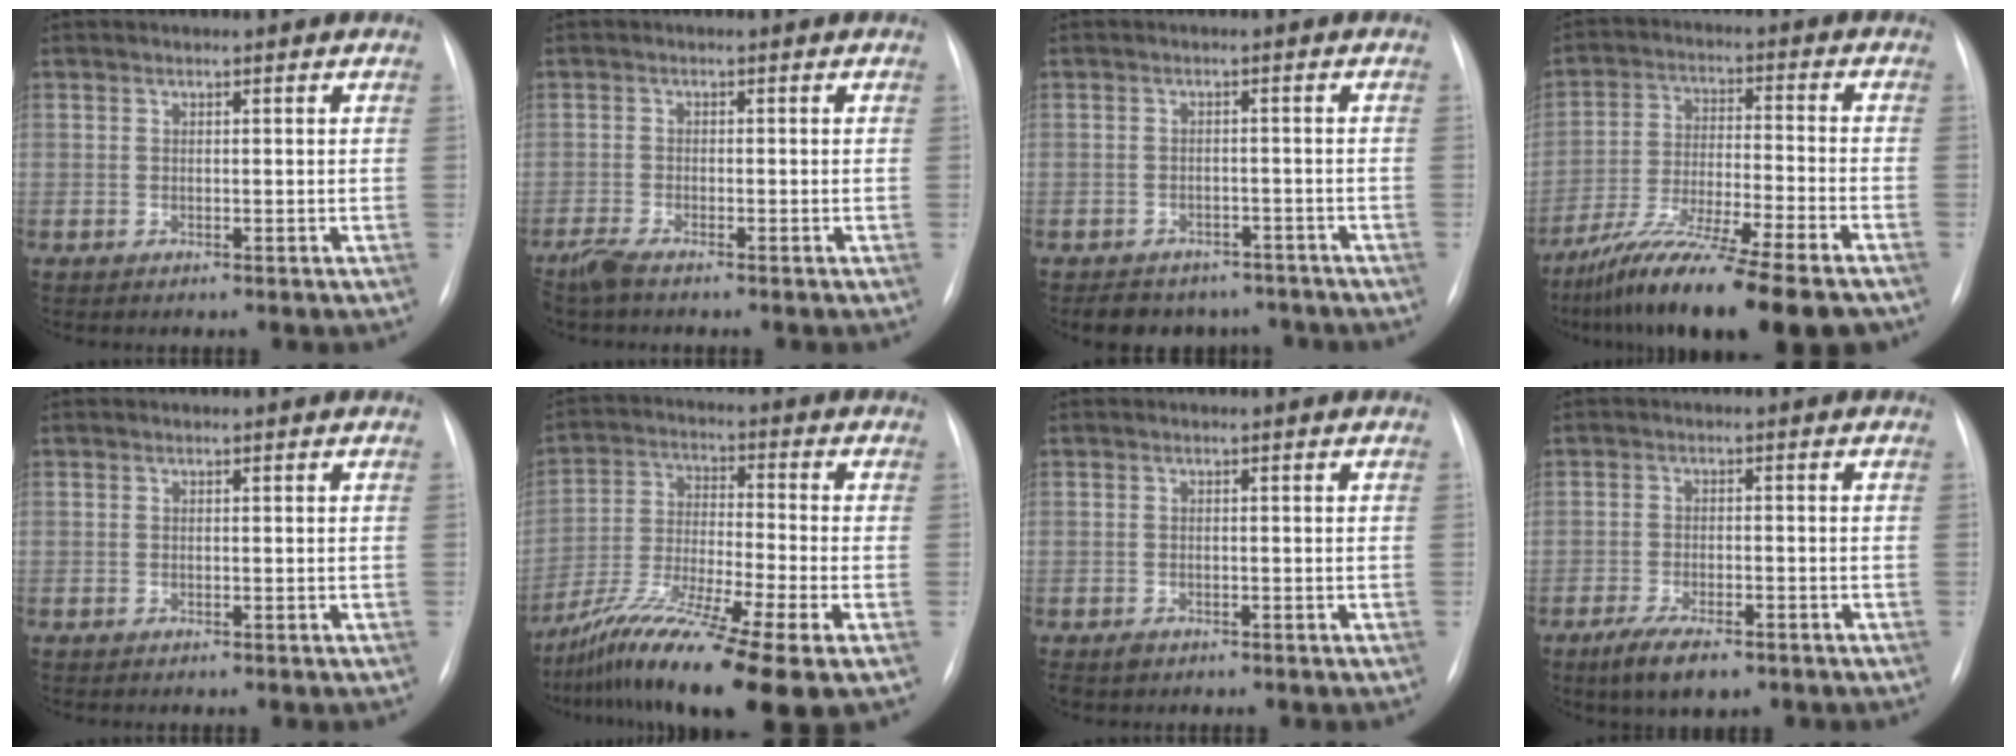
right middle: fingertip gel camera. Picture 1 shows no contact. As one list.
[{"total": 2.7, "force": [-2.3, 0.2, 1.5], "torque": [-0.041, -0.009, -0.046]}, {"total": 8.4, "force": [-7.1, 4.4, 1.3], "torque": [-0.008, 0.012, -0.085]}, {"total": 18.3, "force": [-14.1, 0.7, 11.7], "torque": [-0.191, -0.036, -0.236]}, {"total": 0.0}, {"total": 16.6, "force": [-11.2, 0.1, 12.3], "torque": [-0.231, -0.037, -0.201]}, {"total": 1.1, "force": [-0.8, 0.7, 0.4], "torque": [-0.011, 0.000, -0.009]}, {"total": 6.6, "force": [-4.5, 2.1, 4.4], "torque": [-0.081, -0.012, -0.071]}]